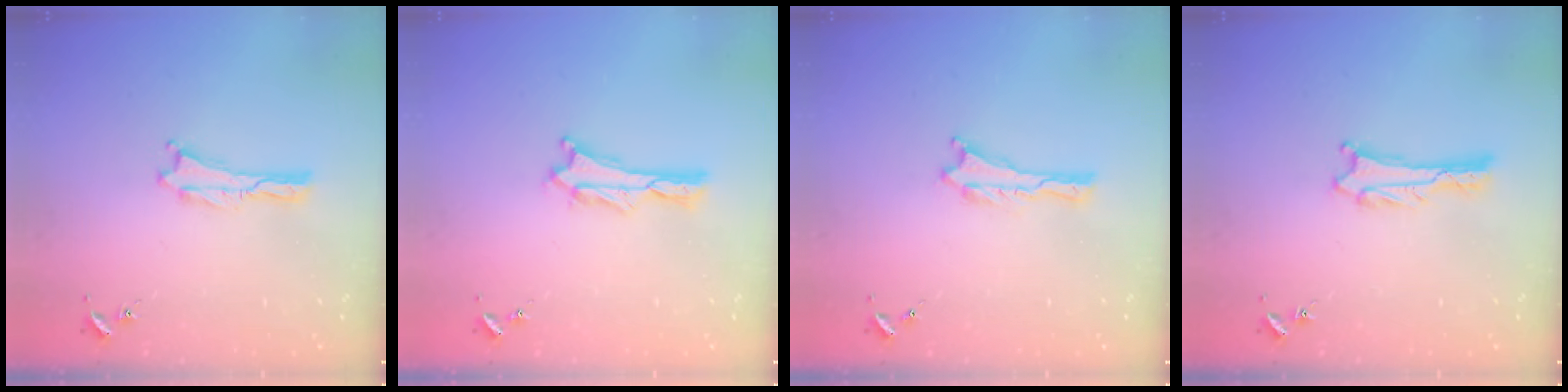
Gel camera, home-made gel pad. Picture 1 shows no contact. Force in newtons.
{"total": 0.9, "press": 0.9, "slide": 0.2}
{"total": 0.0}
{"total": 1.3, "press": 1.3, "slide": 0.0}